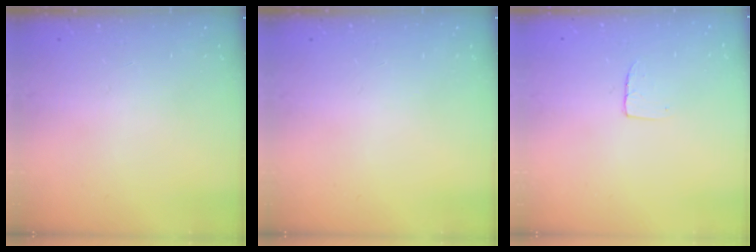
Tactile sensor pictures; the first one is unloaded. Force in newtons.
{"total": 0.0}
{"total": 3.8, "press": 3.8, "slide": 0.2}